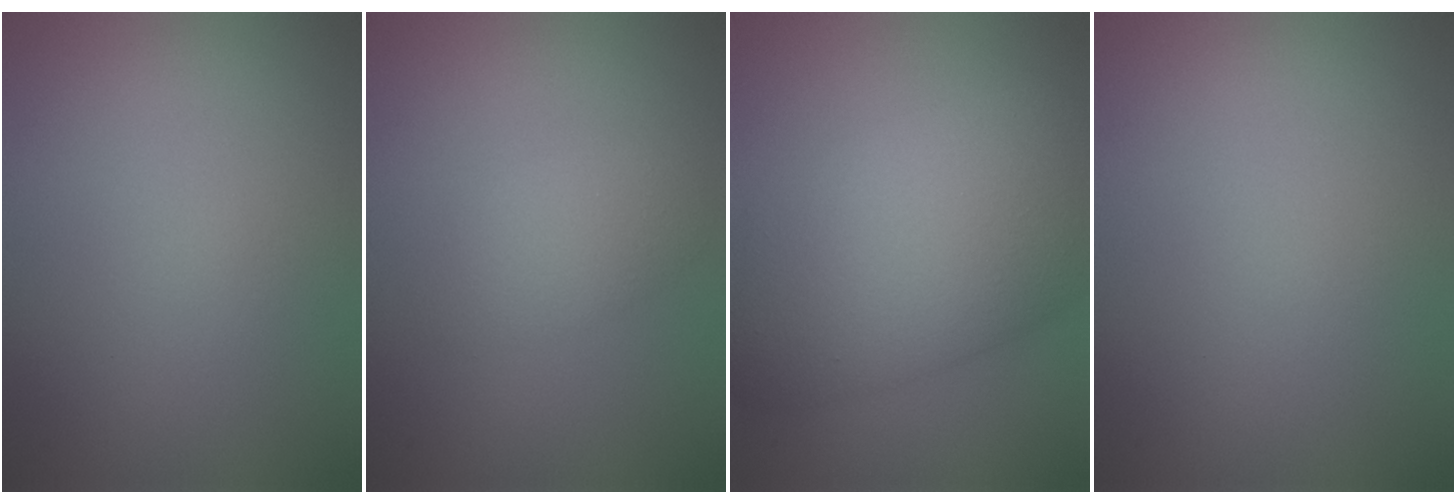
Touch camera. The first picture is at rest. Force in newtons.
{"total": 2.0, "press": 2.0, "slide": 0.1}
{"total": 10.2, "press": 10.2, "slide": 0.3}
{"total": 0.0}